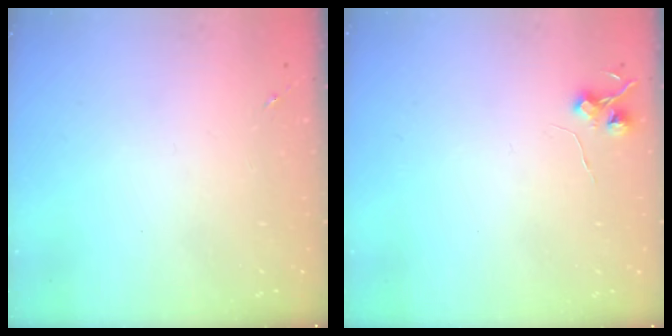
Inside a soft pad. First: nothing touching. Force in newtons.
{"total": 5.8, "press": 5.8, "slide": 0.7}